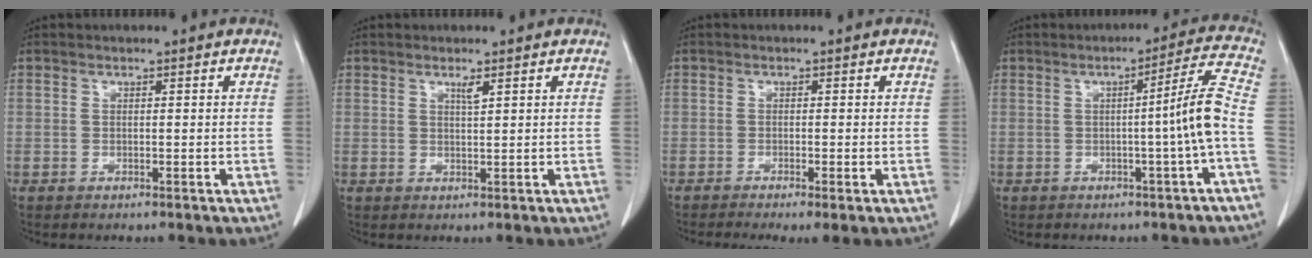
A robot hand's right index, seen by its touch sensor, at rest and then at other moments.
{"total": 1.3, "force": [0.8, 0.0, 1.0], "torque": [-0.019, -0.005, 0.014]}
{"total": 3.8, "force": [-2.4, 0.5, 2.9], "torque": [-0.045, -0.013, -0.038]}
{"total": 7.4, "force": [-1.4, -1.9, 7.0], "torque": [-0.093, 0.007, -0.022]}